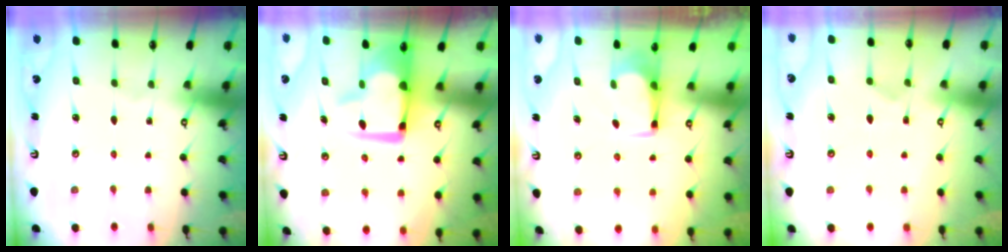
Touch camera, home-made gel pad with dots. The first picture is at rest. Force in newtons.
{"total": 6.5, "press": 6.4, "slide": 1.2}
{"total": 2.6, "press": 2.6, "slide": 0.4}
{"total": 1.4, "press": 0.2, "slide": 1.4}